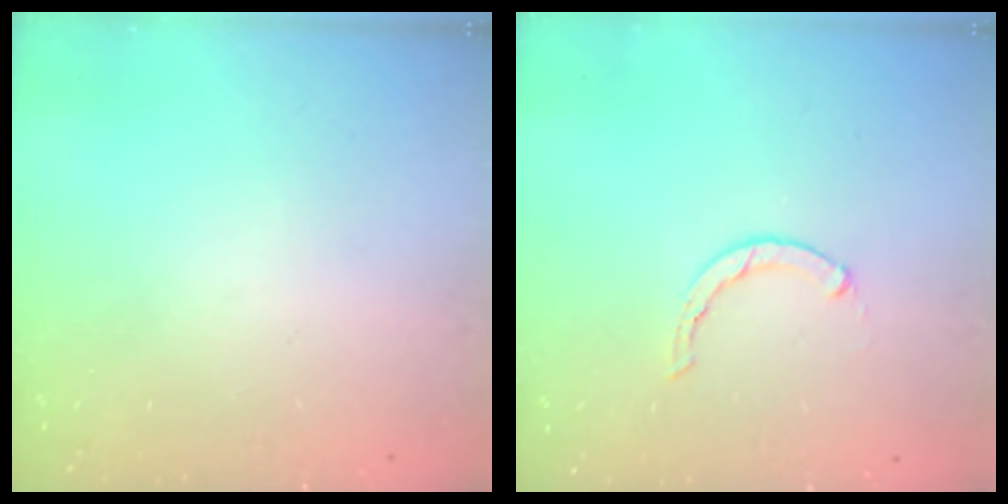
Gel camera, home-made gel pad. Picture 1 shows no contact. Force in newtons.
{"total": 0.7, "press": 0.6, "slide": 0.2}